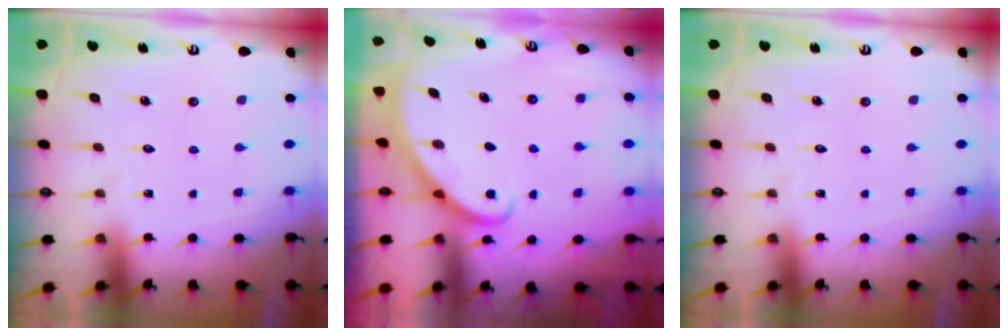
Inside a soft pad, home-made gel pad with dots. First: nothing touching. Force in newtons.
{"total": 2.8, "press": 2.8, "slide": 0.2}
{"total": 0.0}